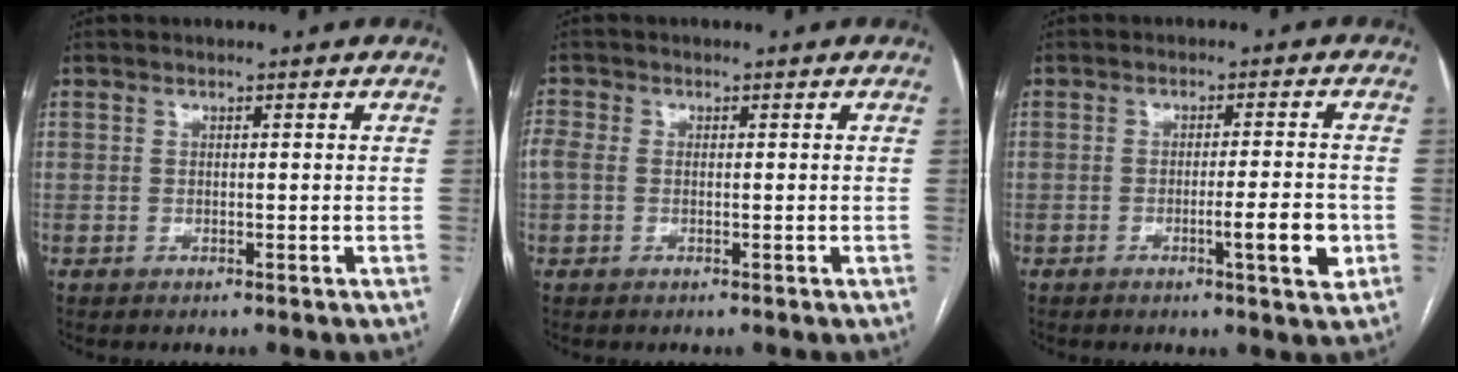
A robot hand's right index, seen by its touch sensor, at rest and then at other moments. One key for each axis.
{"total": 3.1, "fx": -0.3, "fy": 2.4, "fz": 2.1, "tx": -0.072, "ty": 0.013, "tz": -0.004}
{"total": 5.7, "fx": -1.9, "fy": 0.3, "fz": 5.3, "tx": -0.077, "ty": -0.003, "tz": -0.025}